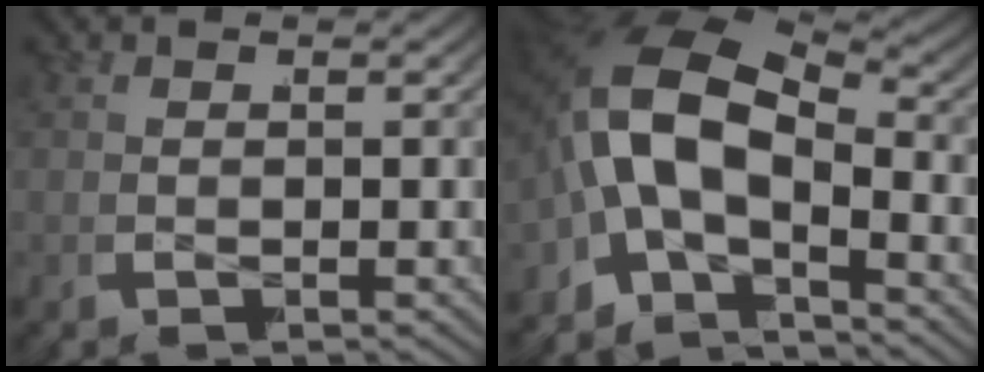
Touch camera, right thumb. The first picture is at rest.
{"total": 13.9, "force": [-1.5, 10.4, 9.1], "torque": [-0.193, -0.019, -0.046]}